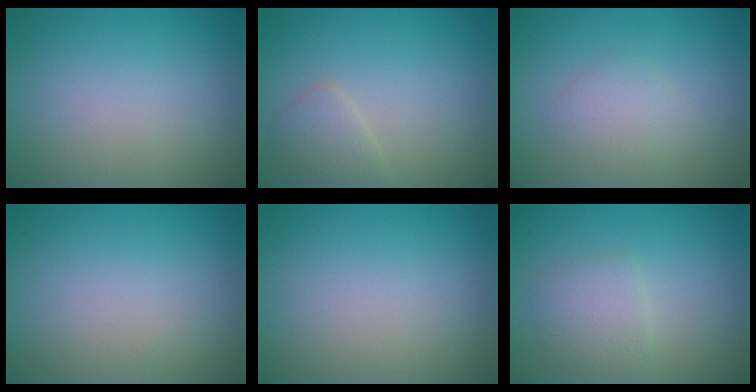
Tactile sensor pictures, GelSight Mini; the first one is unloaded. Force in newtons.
{"total": 2.0, "press": 2.0, "slide": 0.0}
{"total": 2.1, "press": 2.1, "slide": 0.1}
{"total": 0.0}
{"total": 0.0}
{"total": 2.3, "press": 2.3, "slide": 0.0}